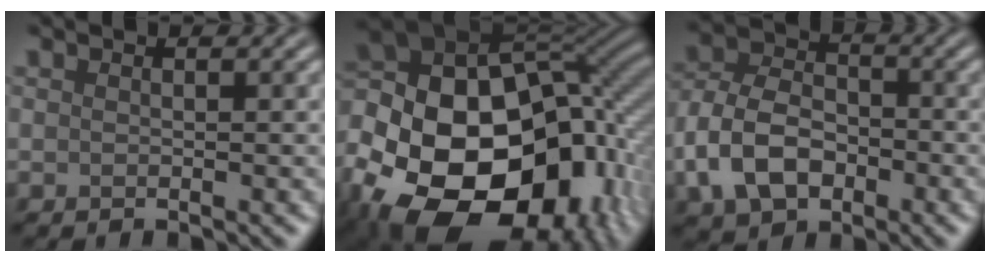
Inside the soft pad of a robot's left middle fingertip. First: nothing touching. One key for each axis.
{"total": 21.8, "fx": -8.1, "fy": 14.8, "fz": 13.8, "tx": -0.284, "ty": -0.023, "tz": -0.124}
{"total": 7.1, "fx": -2.4, "fy": 4.9, "fz": 4.4, "tx": -0.091, "ty": 0.003, "tz": -0.056}